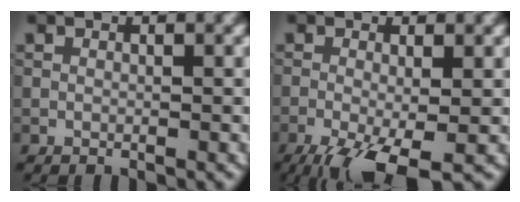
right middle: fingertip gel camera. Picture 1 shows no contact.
{"total": 6.9, "force": [-3.4, 2.1, 5.5], "torque": [-0.109, -0.016, -0.059]}